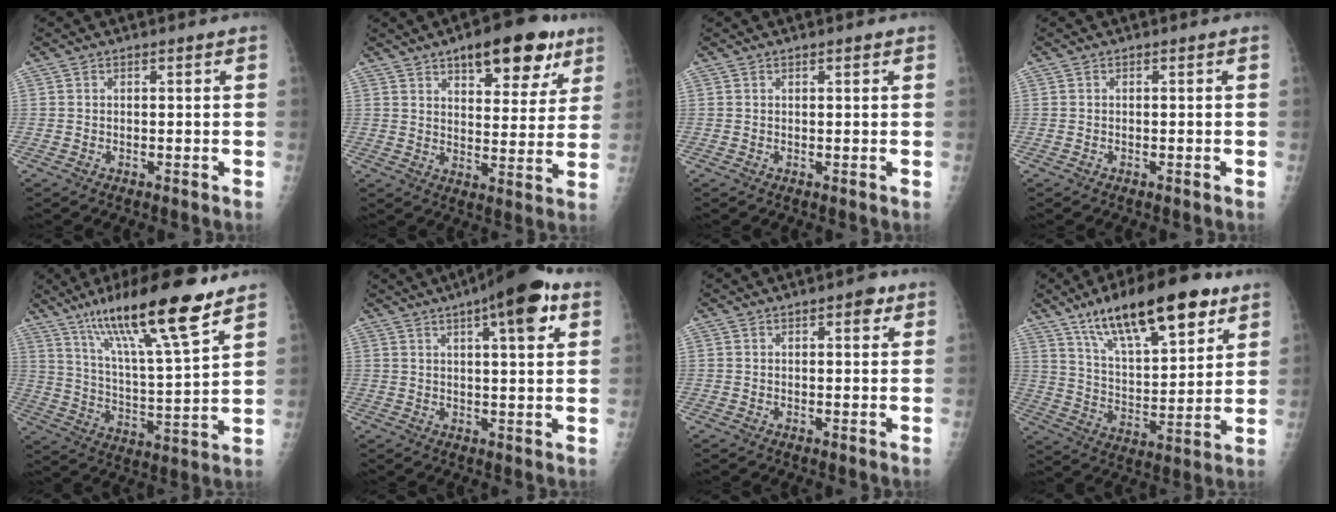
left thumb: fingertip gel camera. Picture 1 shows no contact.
{"total": 15.8, "force": [9.3, 6.8, 10.8], "torque": [-0.101, -0.032, 0.131]}
{"total": 1.1, "force": [0.8, 0.4, 0.7], "torque": [-0.009, -0.002, 0.011]}
{"total": 0.0}
{"total": 21.1, "force": [14.0, 3.3, 15.4], "torque": [-0.250, -0.055, 0.241]}
{"total": 13.0, "force": [6.7, 3.4, 10.7], "torque": [-0.138, -0.007, 0.092]}
{"total": 3.1, "force": [1.8, 1.3, 2.2], "torque": [-0.018, -0.005, 0.021]}
{"total": 22.0, "force": [13.3, 7.8, 15.6], "torque": [-0.224, -0.043, 0.229]}